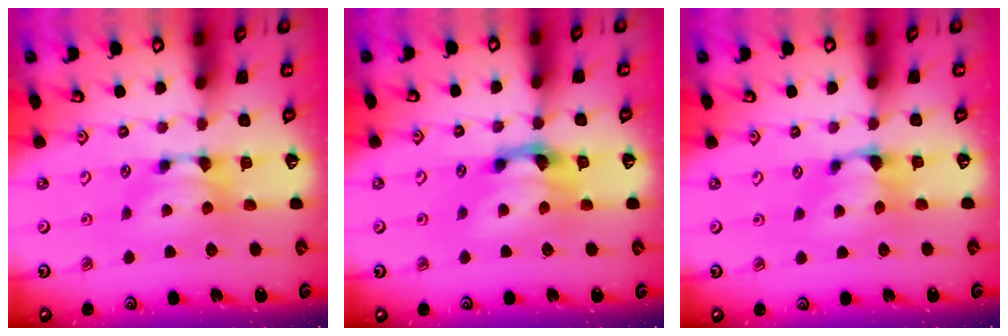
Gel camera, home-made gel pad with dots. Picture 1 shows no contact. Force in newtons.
{"total": 2.8, "press": 2.4, "slide": 1.5}
{"total": 2.4, "press": 2.3, "slide": 0.6}